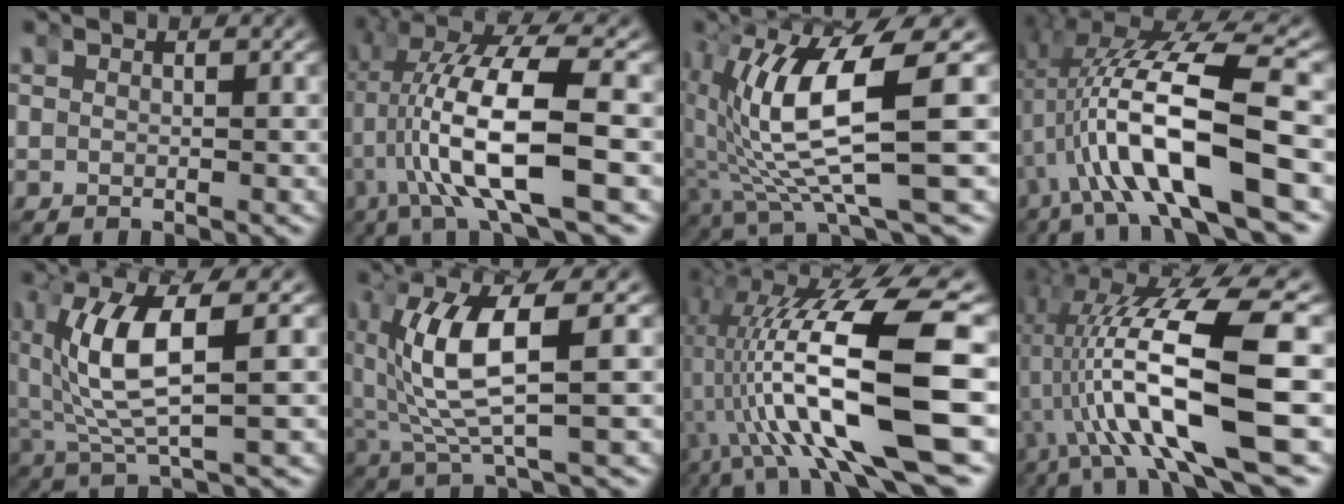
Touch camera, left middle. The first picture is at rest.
{"total": 11.0, "force": [-0.4, 4.0, 10.2], "torque": [-0.196, -0.003, -0.003]}
{"total": 11.5, "force": [-1.3, 3.6, 10.8], "torque": [-0.185, 0.000, -0.015]}
{"total": 12.2, "force": [-0.4, 4.7, 11.3], "torque": [-0.212, 0.001, -0.003]}
{"total": 6.9, "force": [-0.1, 2.4, 6.5], "torque": [-0.138, -0.003, 0.009]}
{"total": 7.7, "force": [-0.3, 2.5, 7.3], "torque": [-0.149, -0.003, 0.004]}
{"total": 16.3, "force": [-1.8, 7.7, 14.3], "torque": [-0.241, -0.016, -0.019]}
{"total": 13.4, "force": [-1.2, 6.1, 11.9], "torque": [-0.218, -0.009, -0.014]}